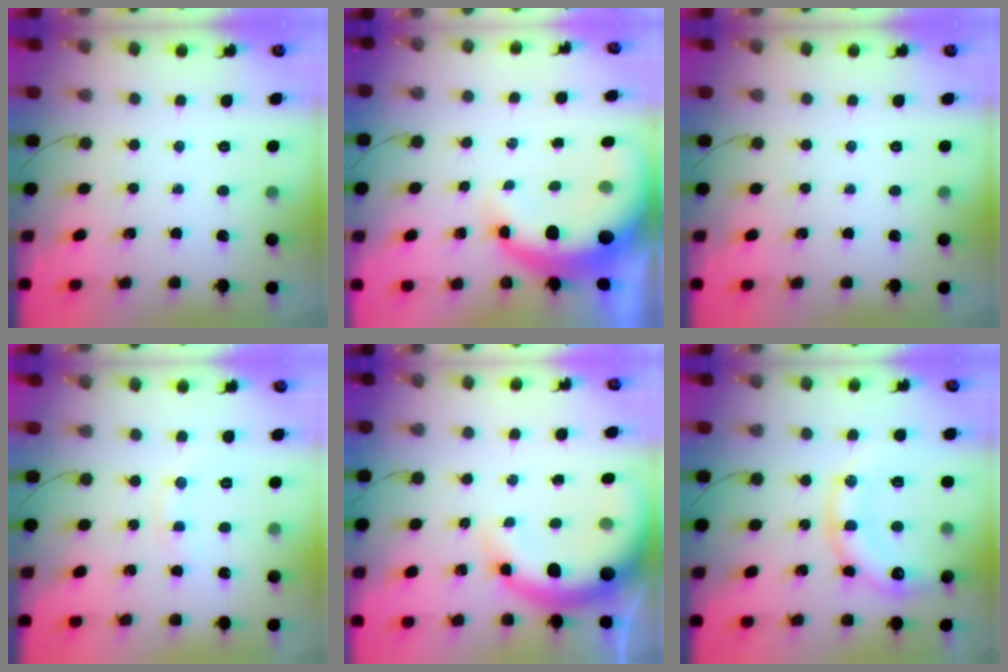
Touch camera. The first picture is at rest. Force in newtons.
{"total": 9.6, "press": 9.4, "slide": 1.8}
{"total": 0.0}
{"total": 5.2, "press": 5.2, "slide": 0.7}
{"total": 9.2, "press": 8.8, "slide": 2.9}
{"total": 15.5, "press": 15.3, "slide": 2.3}